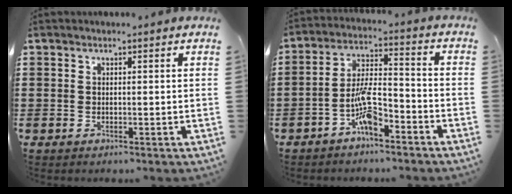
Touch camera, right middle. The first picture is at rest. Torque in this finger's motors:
{"motor_torque": [0.26, -0.33, 0.28, 0.17]}